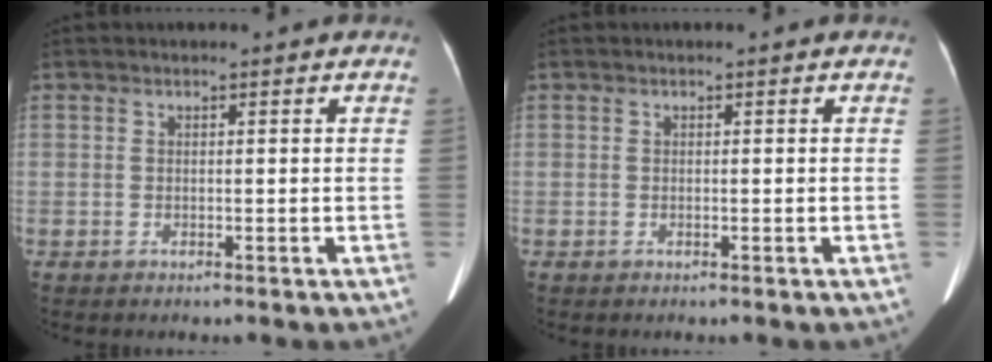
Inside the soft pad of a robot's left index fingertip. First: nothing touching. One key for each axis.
{"total": 0.0}